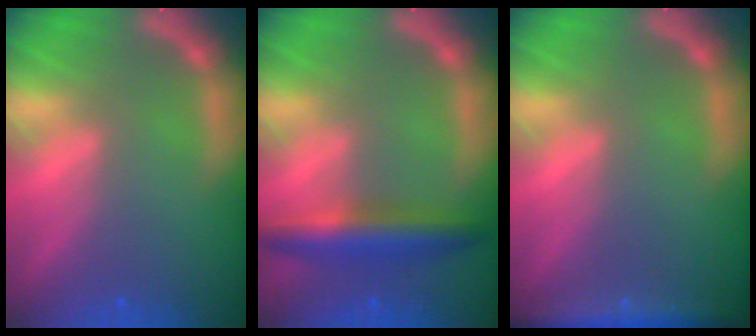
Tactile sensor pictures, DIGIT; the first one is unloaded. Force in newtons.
{"total": 5.0}
{"total": 4.0}